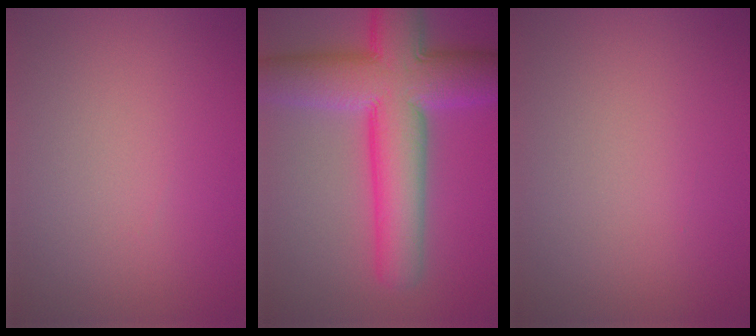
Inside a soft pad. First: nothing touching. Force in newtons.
{"total": 12.0, "press": 12.0, "slide": 0.6}
{"total": 0.0}